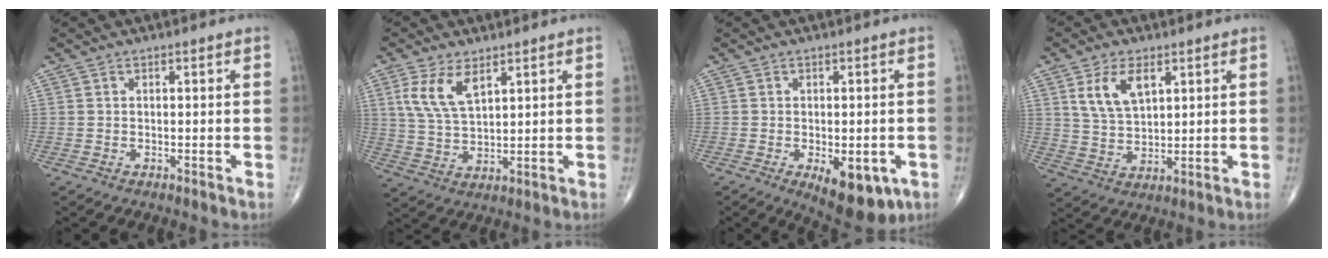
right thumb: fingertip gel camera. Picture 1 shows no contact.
{"total": 8.0, "force": [3.9, 3.7, 5.9], "torque": [-0.113, -0.011, 0.085]}
{"total": 10.2, "force": [-3.7, 4.8, 8.2], "torque": [-0.094, -0.007, -0.041]}
{"total": 8.2, "force": [3.6, 4.4, 5.9], "torque": [-0.101, -0.014, 0.075]}